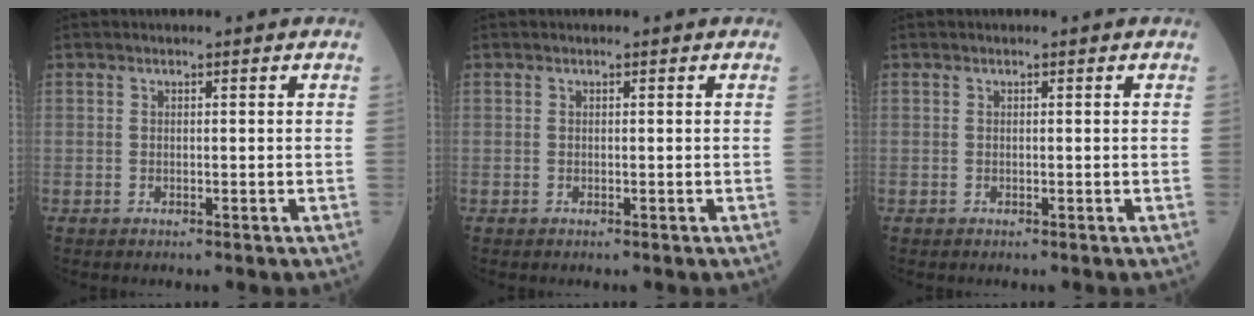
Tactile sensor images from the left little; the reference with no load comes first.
{"total": 0.0}
{"total": 0.0}